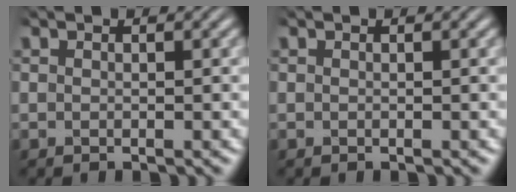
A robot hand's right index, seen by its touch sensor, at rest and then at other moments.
{"total": 0.0}